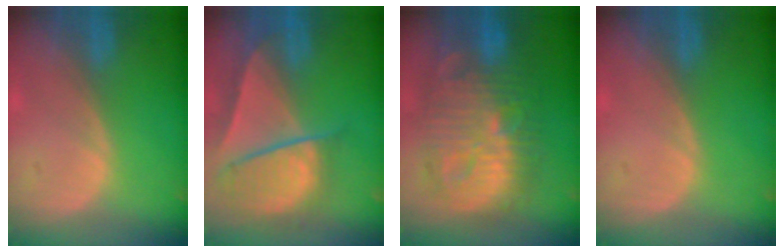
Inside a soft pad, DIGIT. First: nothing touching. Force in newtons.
{"total": 9.4, "press": 8.1, "slide": 4.7}
{"total": 13.7, "press": 13.6, "slide": 1.2}
{"total": 0.0}